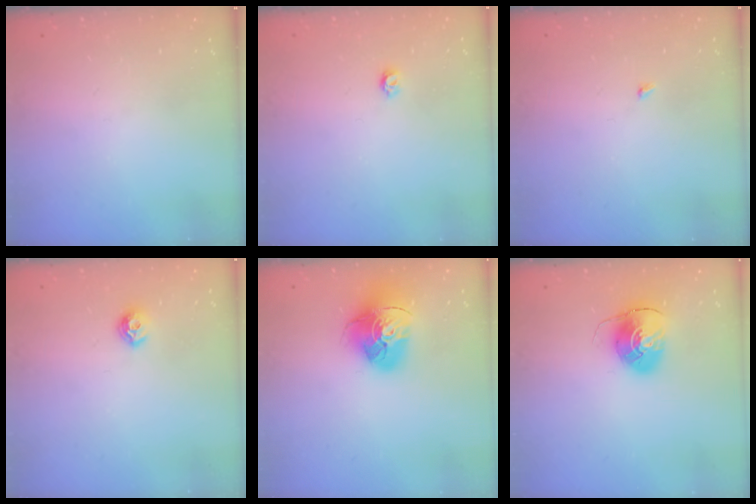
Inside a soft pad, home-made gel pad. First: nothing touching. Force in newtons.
{"total": 3.2, "press": 3.2, "slide": 0.3}
{"total": 1.9, "press": 1.9, "slide": 0.3}
{"total": 7.5, "press": 7.4, "slide": 0.7}
{"total": 15.5, "press": 15.4, "slide": 1.7}
{"total": 8.5, "press": 8.5, "slide": 0.1}